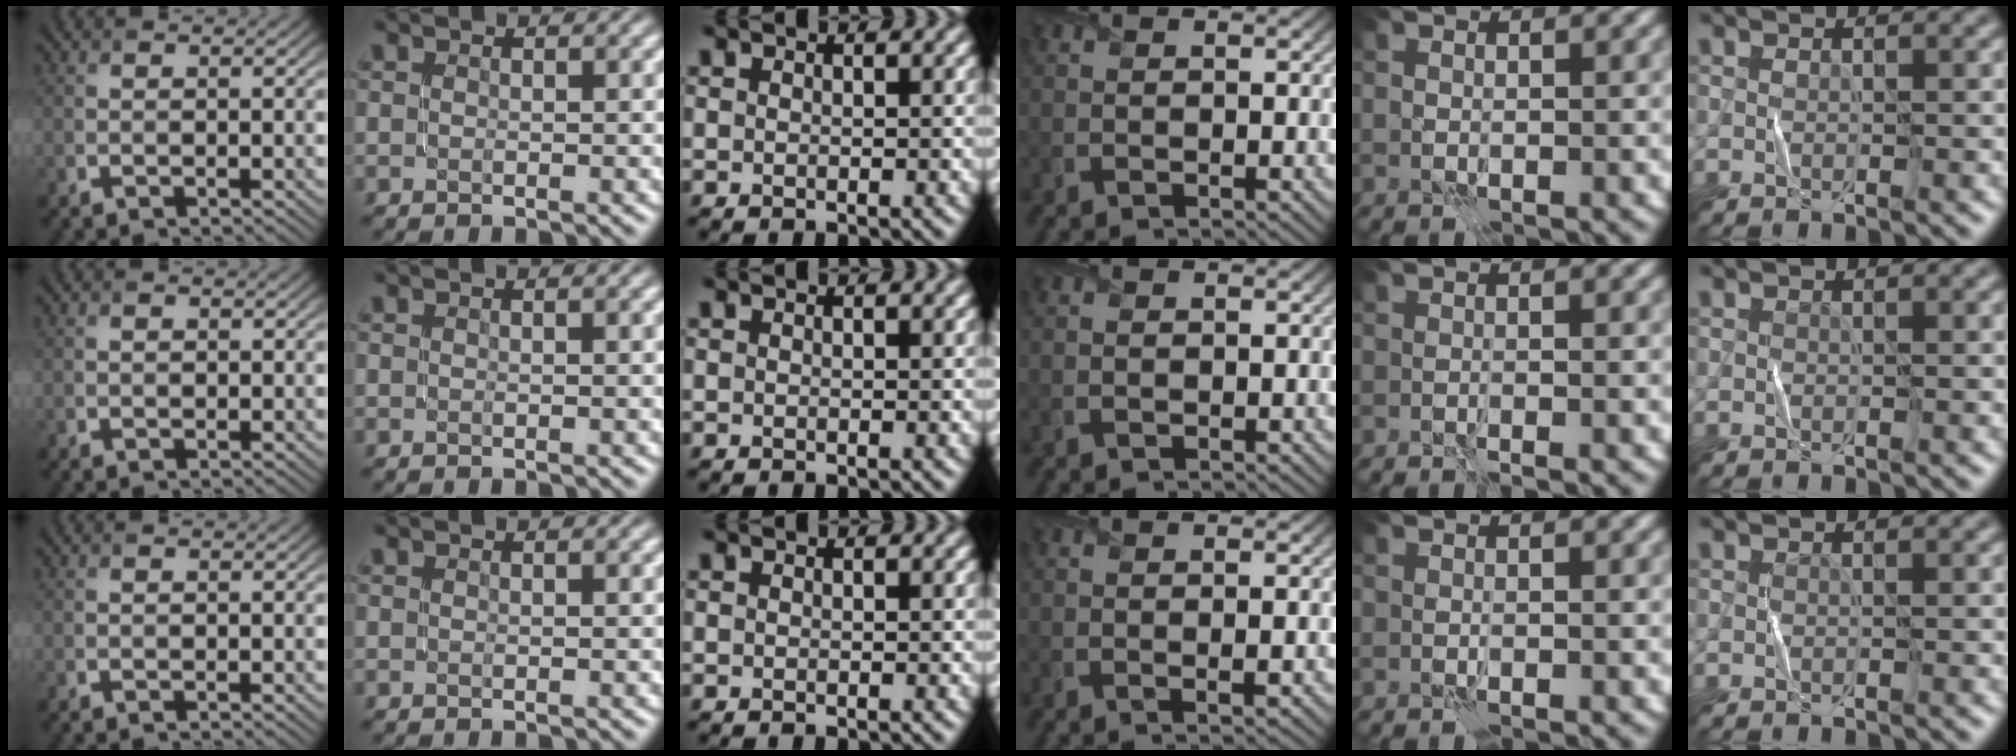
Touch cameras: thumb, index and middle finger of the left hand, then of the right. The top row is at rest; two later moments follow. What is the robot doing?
{"motion": "fold", "object": "scarf"}